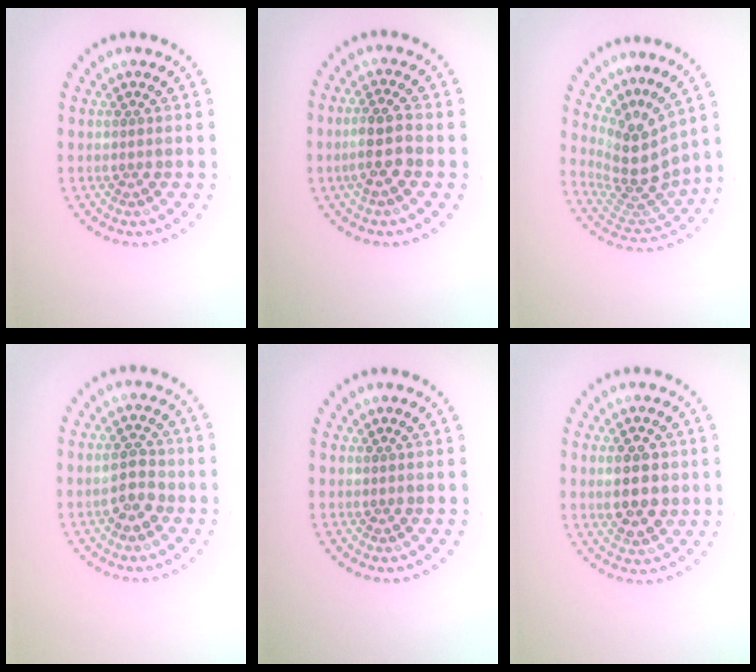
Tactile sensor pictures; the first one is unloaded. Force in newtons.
{"total": 2.9, "press": 2.6, "slide": 1.3}
{"total": 4.0, "press": 2.8, "slide": 2.9}
{"total": 2.7, "press": 2.7, "slide": 0.5}
{"total": 0.0}
{"total": 3.9, "press": 3.9, "slide": 0.2}